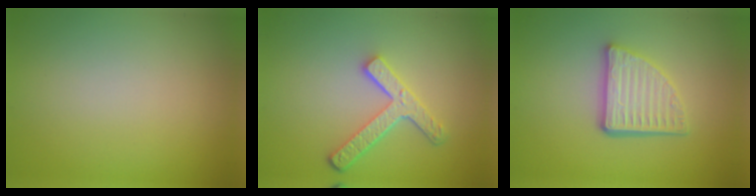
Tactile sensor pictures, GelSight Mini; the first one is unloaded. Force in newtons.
{"total": 4.1, "press": 3.2, "slide": 2.5}
{"total": 4.7, "press": 3.4, "slide": 3.2}